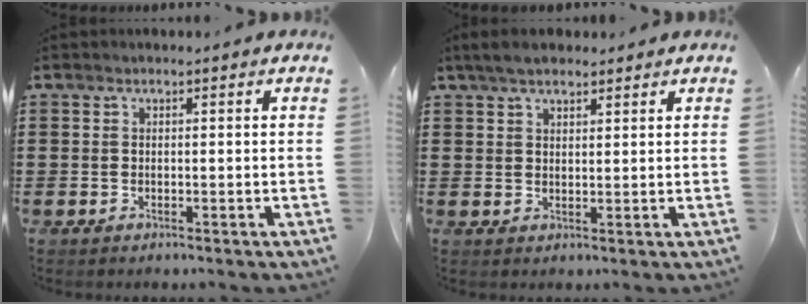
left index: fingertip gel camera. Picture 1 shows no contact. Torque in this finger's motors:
{"motor_torque": [0.55, 0.43, 0.10, 0.02]}